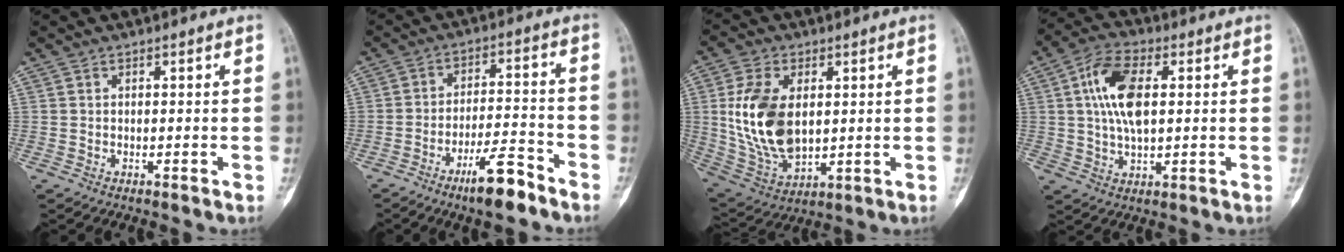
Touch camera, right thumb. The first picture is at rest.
{"total": 9.5, "force": [-6.7, 2.3, 6.4], "torque": [-0.107, 0.055, -0.112]}
{"total": 16.0, "force": [2.0, 9.8, 12.5], "torque": [-0.232, -0.010, 0.051]}
{"total": 10.9, "force": [2.0, 5.6, 9.1], "torque": [-0.168, 0.011, 0.033]}